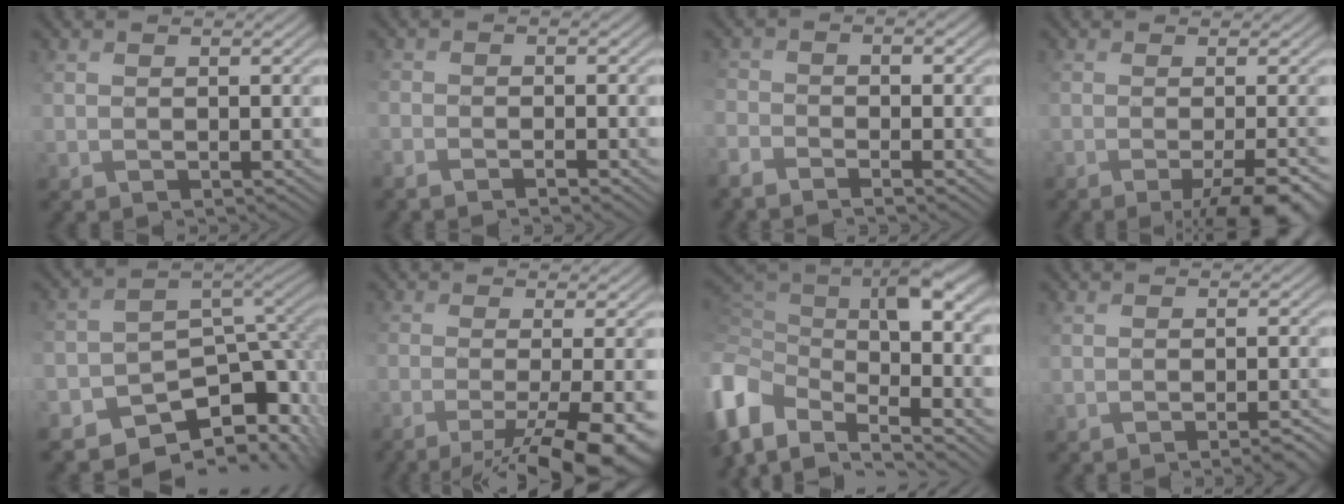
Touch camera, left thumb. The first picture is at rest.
{"total": 3.1, "force": [-2.4, 0.7, 1.8], "torque": [-0.039, -0.006, -0.047]}
{"total": 4.6, "force": [-3.2, 1.3, 2.9], "torque": [-0.068, -0.015, -0.061]}
{"total": 6.8, "force": [-2.6, 1.7, 6.1], "torque": [-0.074, -0.001, -0.038]}
{"total": 11.6, "force": [-7.6, 6.3, 6.3], "torque": [-0.126, -0.017, -0.114]}
{"total": 11.2, "force": [-5.0, 3.0, 9.6], "torque": [-0.131, -0.011, -0.064]}
{"total": 13.1, "force": [-0.7, 8.1, 10.3], "torque": [-0.271, -0.020, 0.007]}
{"total": 1.9, "force": [-1.2, 0.3, 1.5], "torque": [-0.016, 0.003, -0.023]}